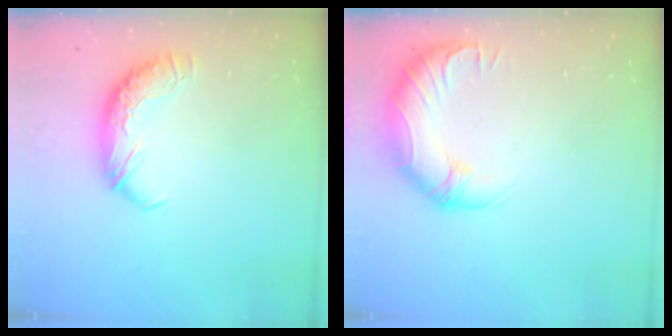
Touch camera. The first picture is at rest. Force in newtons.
{"total": 3.3, "press": 1.9, "slide": 2.7}